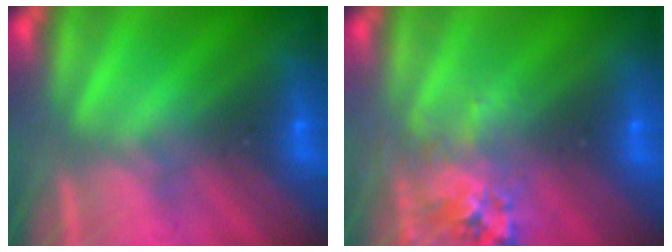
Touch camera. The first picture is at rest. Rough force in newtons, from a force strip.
{"total": 2.8}